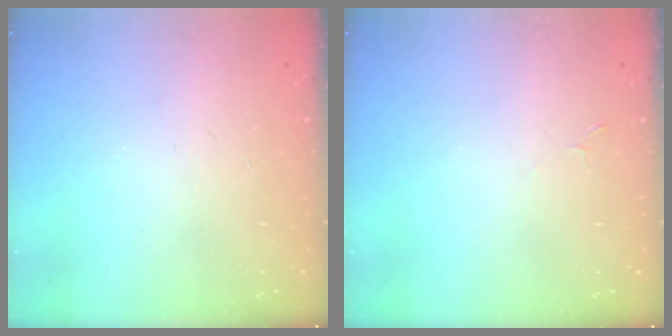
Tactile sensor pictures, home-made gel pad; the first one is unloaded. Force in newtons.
{"total": 1.9, "press": 1.9, "slide": 0.3}